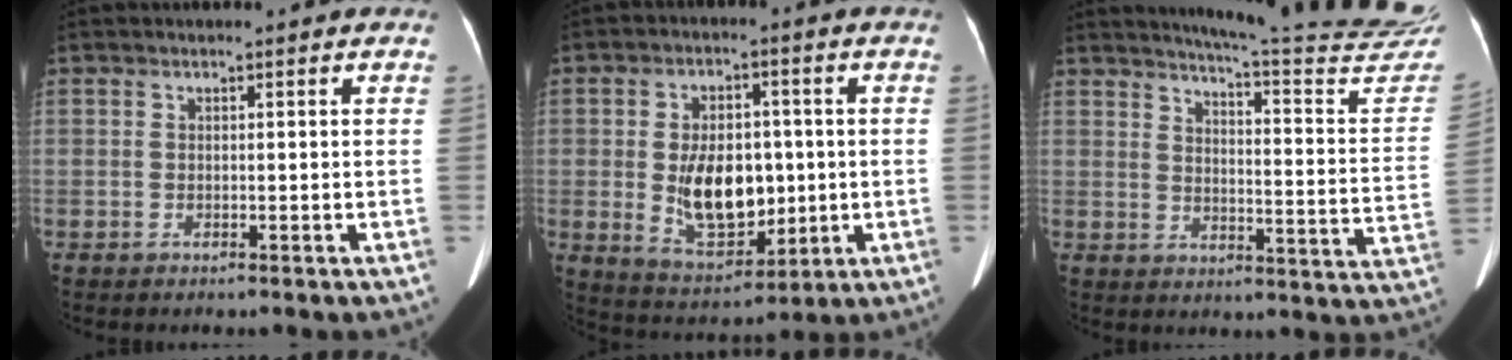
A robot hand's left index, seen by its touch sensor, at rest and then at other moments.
{"total": 11.5, "force": [-0.4, 6.5, 9.4], "torque": [-0.174, 0.001, 0.009]}
{"total": 23.7, "force": [22.3, -0.5, 8.0], "torque": [-0.116, -0.127, 0.259]}